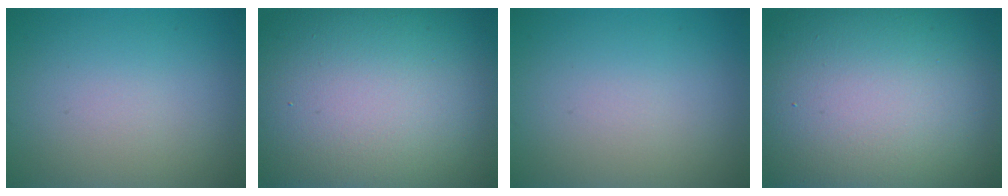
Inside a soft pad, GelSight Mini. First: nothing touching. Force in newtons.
{"total": 20.4, "press": 20.4, "slide": 1.8}
{"total": 0.0}
{"total": 19.8, "press": 19.7, "slide": 1.4}